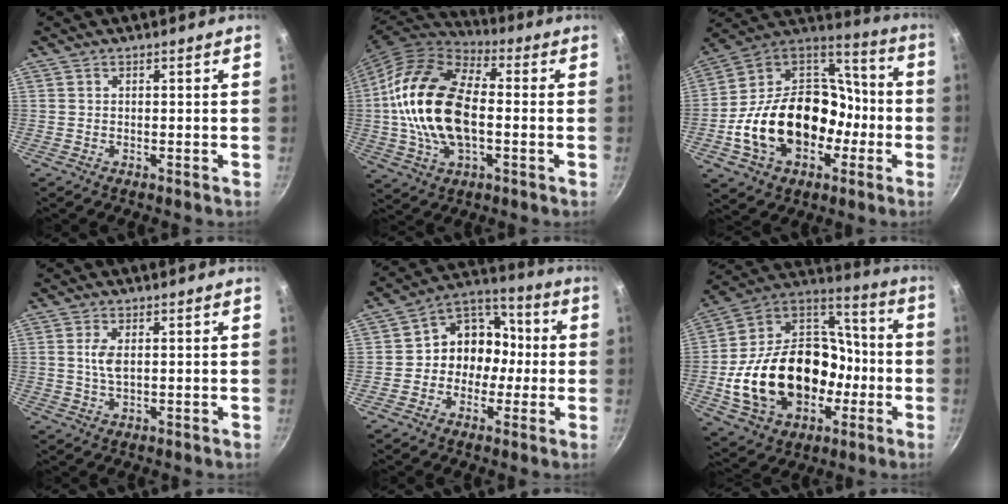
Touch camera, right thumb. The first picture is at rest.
{"total": 21.0, "force": [-0.6, 12.0, 17.3], "torque": [-0.321, 0.029, -0.022]}
{"total": 26.5, "force": [-6.4, 18.9, 17.4], "torque": [-0.275, 0.079, -0.097]}
{"total": 3.3, "force": [0.6, 1.5, 2.8], "torque": [-0.057, -0.001, 0.013]}
{"total": 11.7, "force": [-1.1, 9.9, 6.1], "torque": [-0.037, 0.043, -0.036]}
{"total": 29.6, "force": [-6.2, 21.0, 20.0], "torque": [-0.322, 0.069, -0.086]}